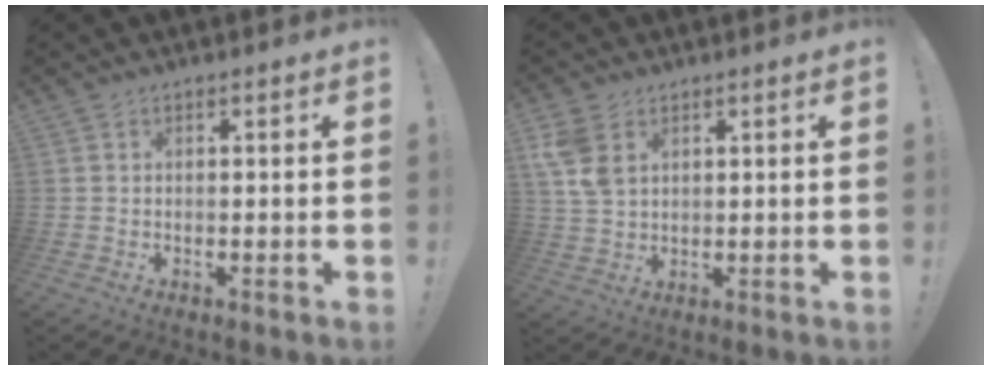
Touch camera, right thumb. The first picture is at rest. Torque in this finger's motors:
{"motor_torque": [0.16, 0.22, 0.05, 0.19, 0.18]}